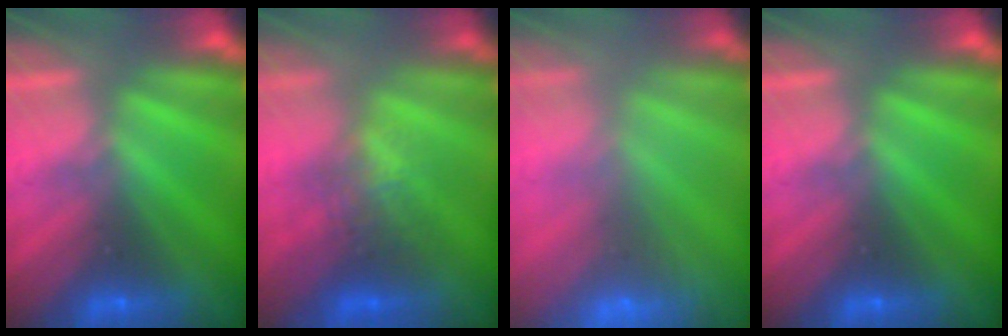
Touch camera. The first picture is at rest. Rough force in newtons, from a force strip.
{"total": 2.7}
{"total": 8.6}
{"total": 0.0}